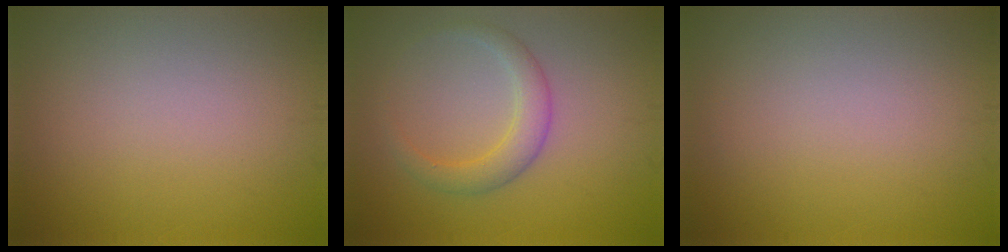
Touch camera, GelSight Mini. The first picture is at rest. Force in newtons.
{"total": 2.7, "press": 2.7, "slide": 0.1}
{"total": 0.0}